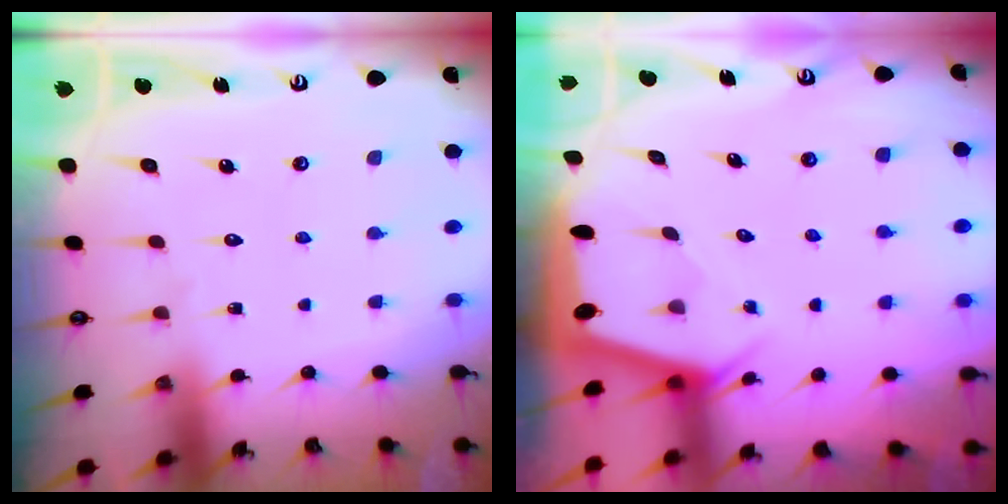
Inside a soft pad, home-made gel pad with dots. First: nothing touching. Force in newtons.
{"total": 2.1, "press": 2.1, "slide": 0.3}